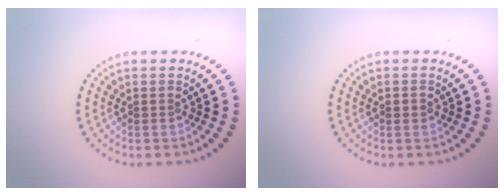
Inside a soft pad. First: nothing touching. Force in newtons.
{"total": 1.0, "press": 1.0, "slide": 0.0}